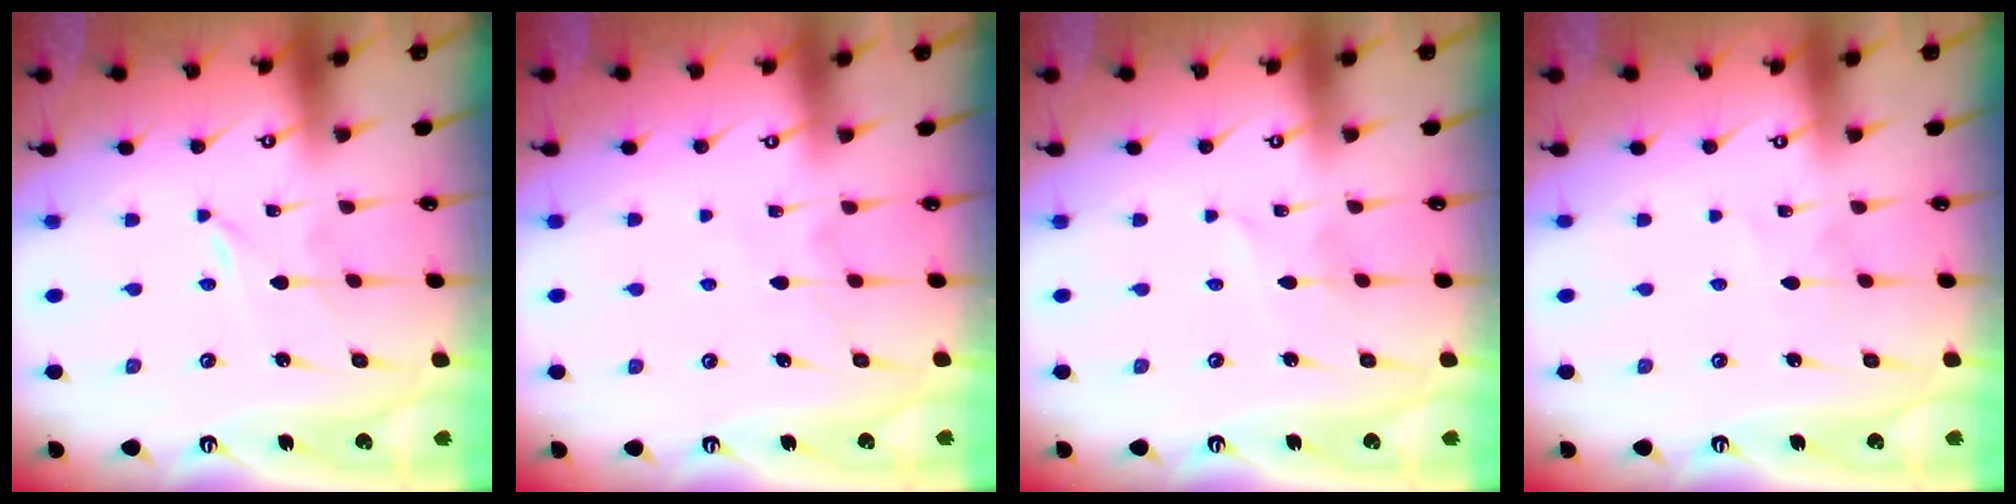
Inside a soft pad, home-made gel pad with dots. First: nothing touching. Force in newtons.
{"total": 6.0, "press": 5.9, "slide": 0.8}
{"total": 1.9, "press": 1.9, "slide": 0.2}
{"total": 2.7, "press": 2.7, "slide": 0.3}